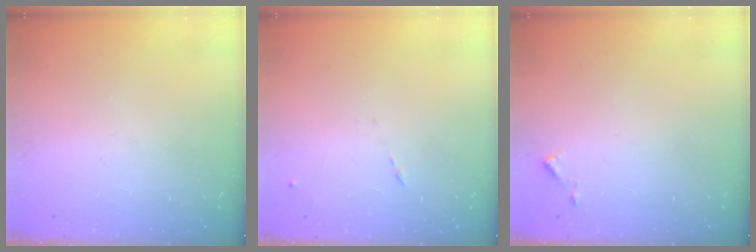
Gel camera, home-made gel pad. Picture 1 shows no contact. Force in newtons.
{"total": 6.6, "press": 6.6, "slide": 0.4}
{"total": 5.3, "press": 5.2, "slide": 0.5}